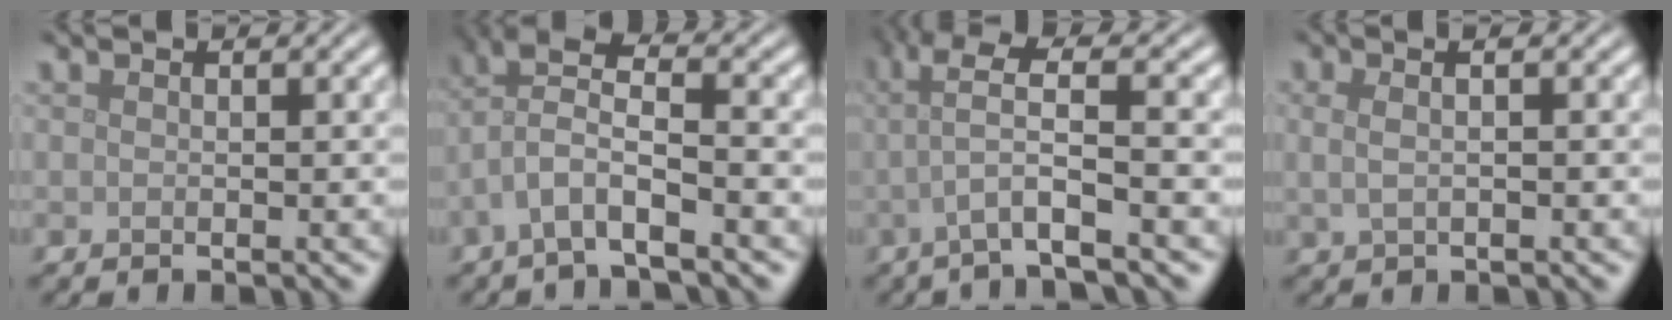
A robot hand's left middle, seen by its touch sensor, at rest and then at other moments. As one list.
[{"total": 4.4, "force": [-1.5, 1.3, 3.9], "torque": [-0.077, 0.013, -0.036]}, {"total": 5.4, "force": [-0.7, 0.8, 5.3], "torque": [-0.093, 0.009, -0.017]}, {"total": 2.9, "force": [0.9, 1.4, 2.3], "torque": [-0.040, 0.011, 0.006]}]